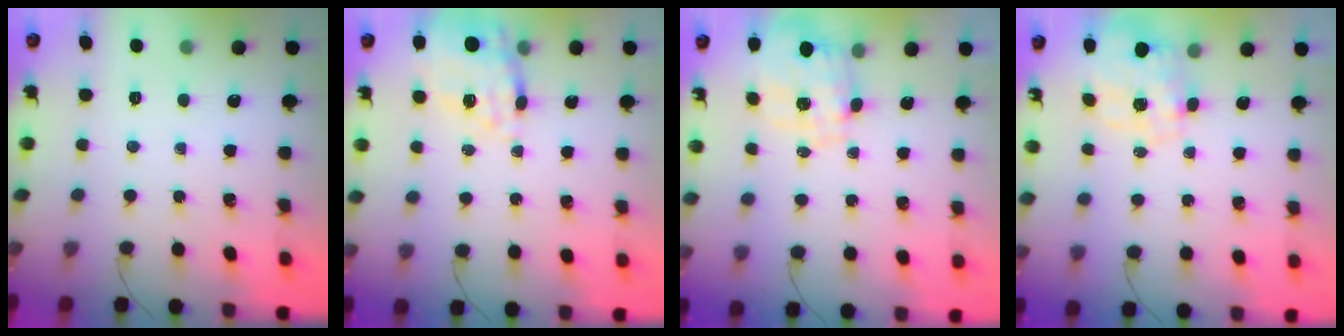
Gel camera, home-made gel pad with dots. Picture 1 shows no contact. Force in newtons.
{"total": 12.4, "press": 11.8, "slide": 3.9}
{"total": 1.7, "press": 1.6, "slide": 0.3}
{"total": 9.9, "press": 9.8, "slide": 1.5}